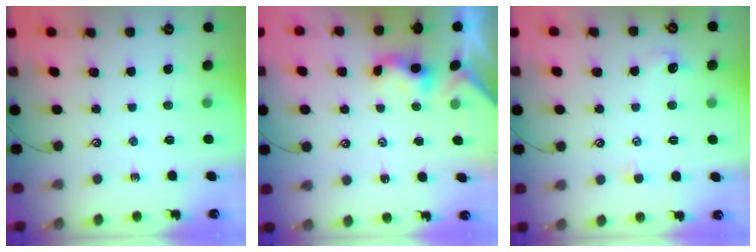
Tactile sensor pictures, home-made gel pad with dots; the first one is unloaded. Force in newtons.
{"total": 0.5, "press": 0.4, "slide": 0.4}
{"total": 0.8, "press": 0.3, "slide": 0.7}